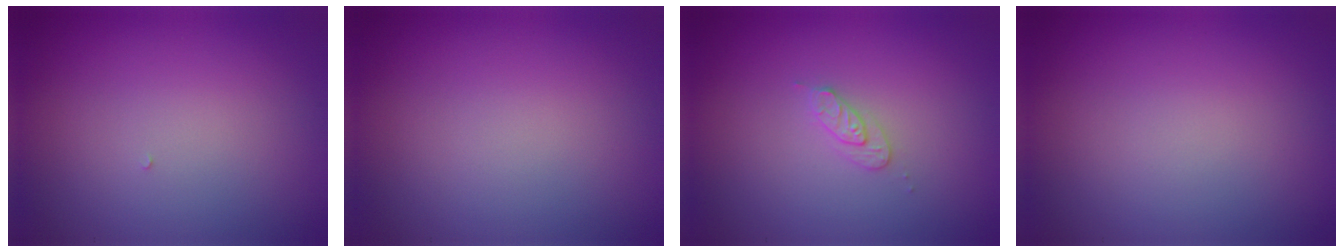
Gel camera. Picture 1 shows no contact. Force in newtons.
{"total": 0.0}
{"total": 1.4, "press": 1.4, "slide": 0.2}
{"total": 0.0}